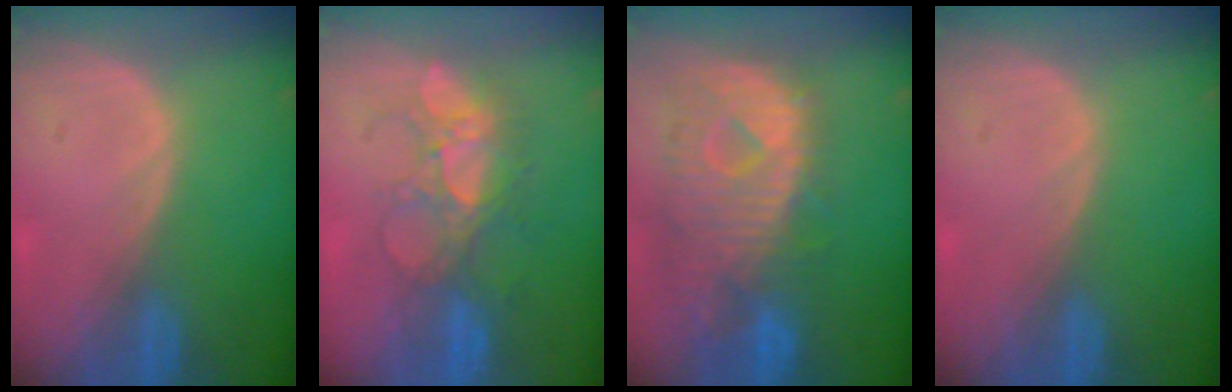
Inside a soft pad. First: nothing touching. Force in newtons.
{"total": 6.8, "press": 6.6, "slide": 1.6}
{"total": 11.8, "press": 10.2, "slide": 6.0}
{"total": 0.0}